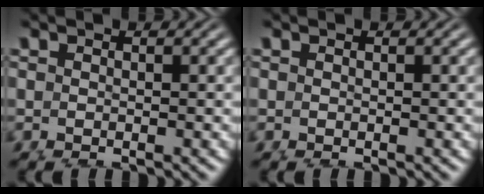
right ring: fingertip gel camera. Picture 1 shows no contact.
{"total": 0.0}